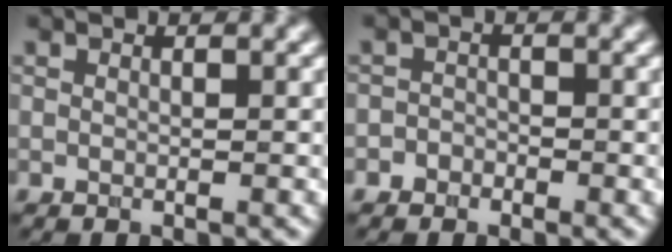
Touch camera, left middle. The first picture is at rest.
{"total": 1.1, "force": [-0.8, 0.8, 0.0], "torque": [0.005, 0.004, -0.014]}